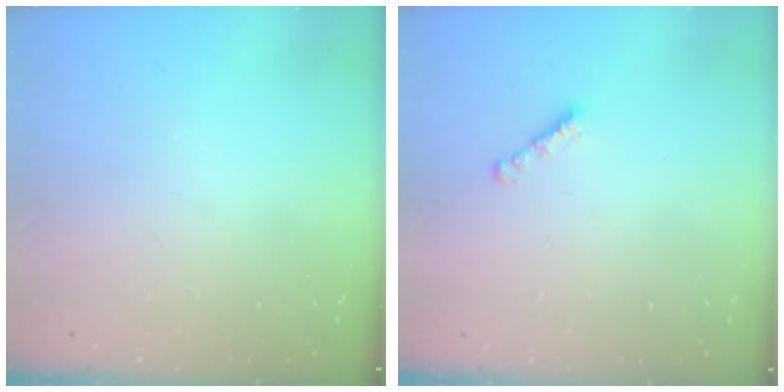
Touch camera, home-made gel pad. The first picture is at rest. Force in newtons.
{"total": 1.9, "press": 1.9, "slide": 0.5}